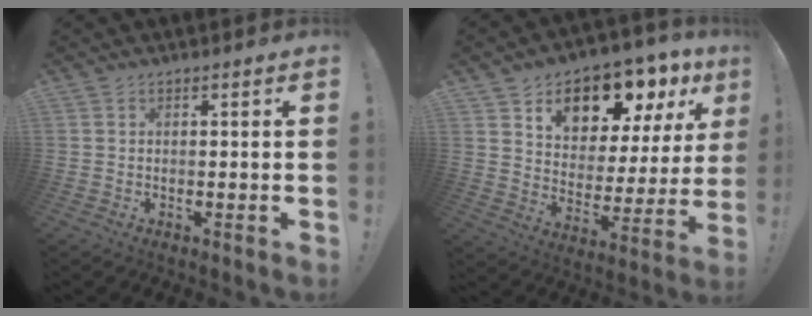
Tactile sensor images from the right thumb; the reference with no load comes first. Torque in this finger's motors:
{"motor_torque": [1.40, 3.51, 0.17, -0.03, 0.04]}